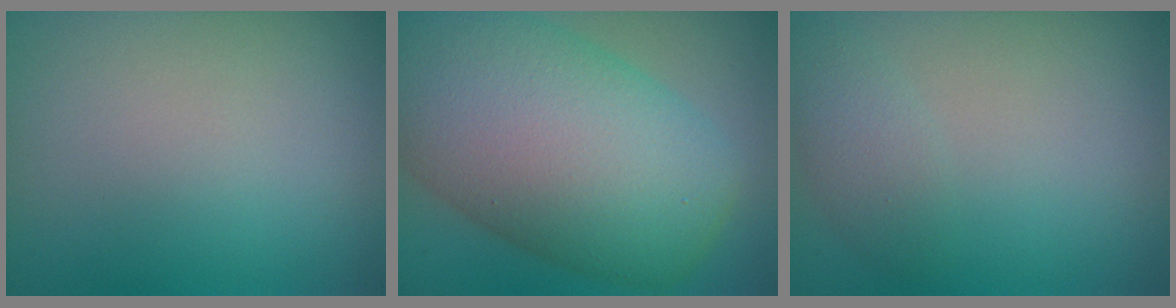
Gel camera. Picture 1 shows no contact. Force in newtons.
{"total": 13.6, "press": 13.6, "slide": 0.3}
{"total": 1.9, "press": 1.9, "slide": 0.1}